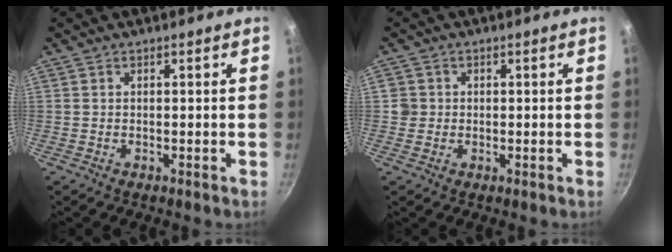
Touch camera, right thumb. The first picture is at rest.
{"total": 2.2, "force": [-0.1, 2.2, 0.5], "torque": [0.003, 0.010, -0.002]}